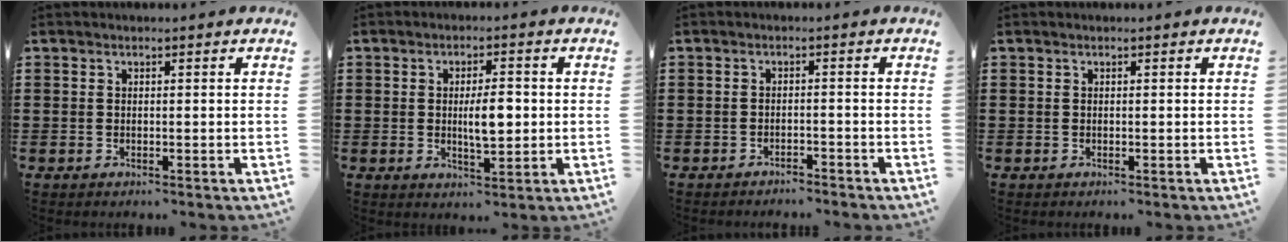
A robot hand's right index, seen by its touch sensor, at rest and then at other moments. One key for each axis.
{"total": 5.3, "fx": 0.0, "fy": 1.7, "fz": 5.0, "tx": -0.075, "ty": -0.005, "tz": -0.003}
{"total": 1.8, "fx": -1.8, "fy": 0.0, "fz": 0.1, "tx": -0.007, "ty": 0.000, "tz": -0.039}
{"total": 0.0}